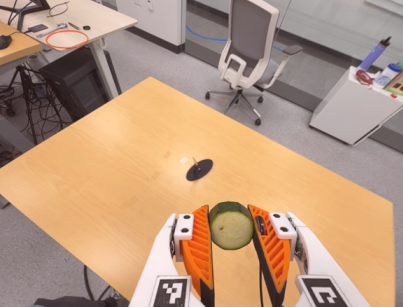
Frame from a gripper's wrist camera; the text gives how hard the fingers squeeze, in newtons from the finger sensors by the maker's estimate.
{"total": 11.4, "left": 12.6, "right": 10.1}